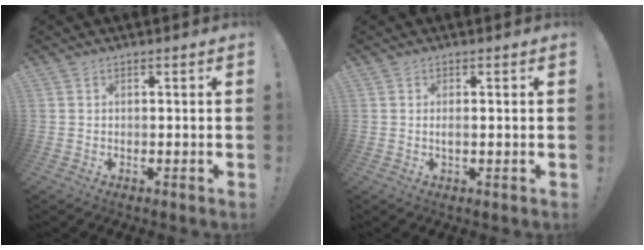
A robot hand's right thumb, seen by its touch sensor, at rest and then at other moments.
{"total": 1.4, "force": [-0.2, 0.1, 1.3], "torque": [-0.023, 0.001, -0.006]}